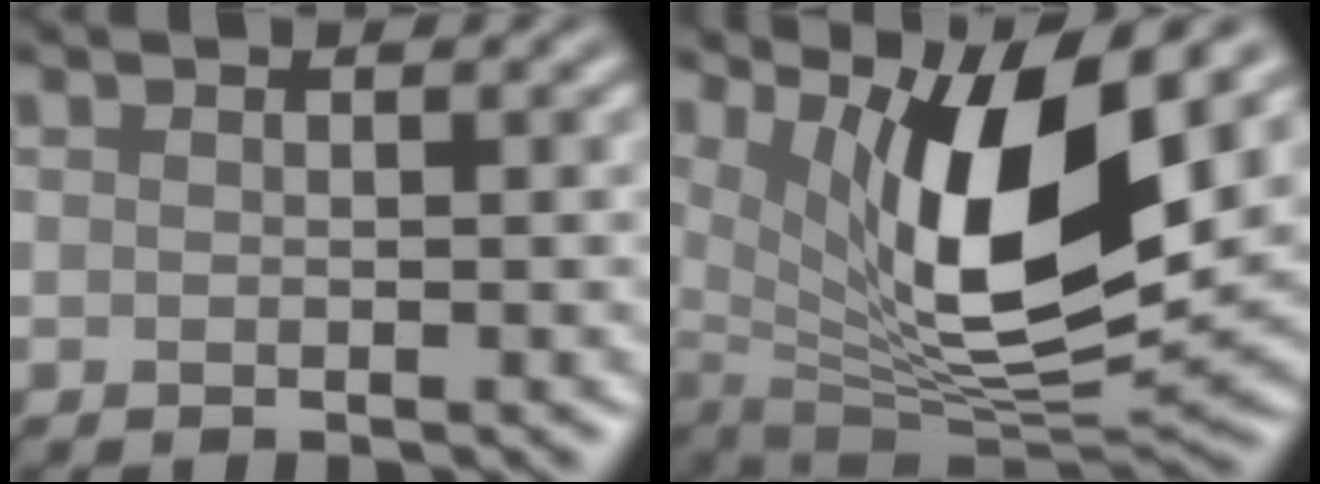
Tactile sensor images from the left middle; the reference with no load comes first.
{"total": 11.9, "force": [4.6, 3.3, 10.5], "torque": [-0.180, -0.013, 0.092]}